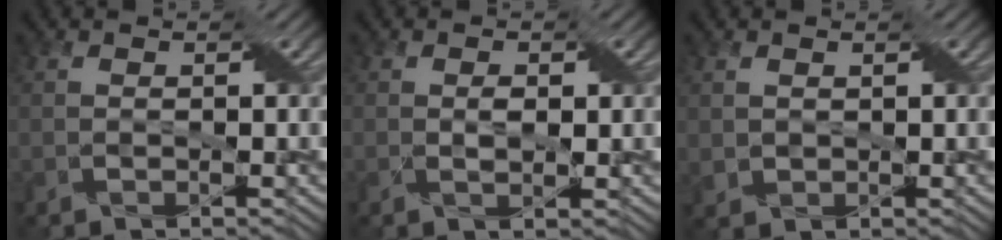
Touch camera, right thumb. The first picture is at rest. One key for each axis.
{"total": 1.7, "fx": 0.4, "fy": 1.0, "fz": 1.3, "tx": -0.024, "ty": -0.004, "tz": 0.007}
{"total": 1.8, "fx": 0.8, "fy": 1.5, "fz": 0.6, "tx": -0.023, "ty": -0.004, "tz": 0.018}